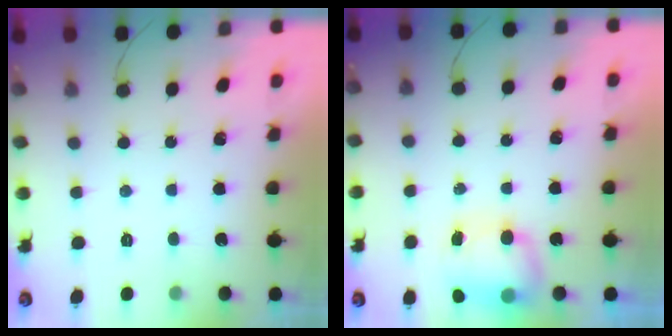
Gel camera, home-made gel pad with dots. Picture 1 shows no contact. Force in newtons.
{"total": 7.8, "press": 7.7, "slide": 0.9}